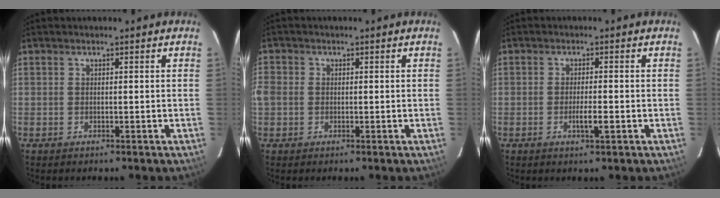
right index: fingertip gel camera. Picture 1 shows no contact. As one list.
[{"total": 3.3, "force": [-0.1, 2.9, 1.7], "torque": [-0.058, 0.015, 0.002]}, {"total": 2.8, "force": [-0.9, 0.2, 2.6], "torque": [-0.047, -0.002, -0.016]}]